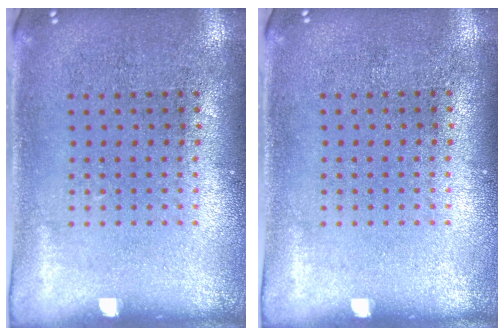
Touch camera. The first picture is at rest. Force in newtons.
{"total": 0.0}